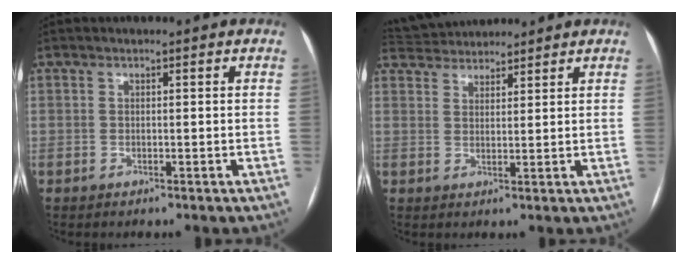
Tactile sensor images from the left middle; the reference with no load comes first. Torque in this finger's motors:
{"motor_torque": [-0.11, -0.52, -0.07, -0.01]}